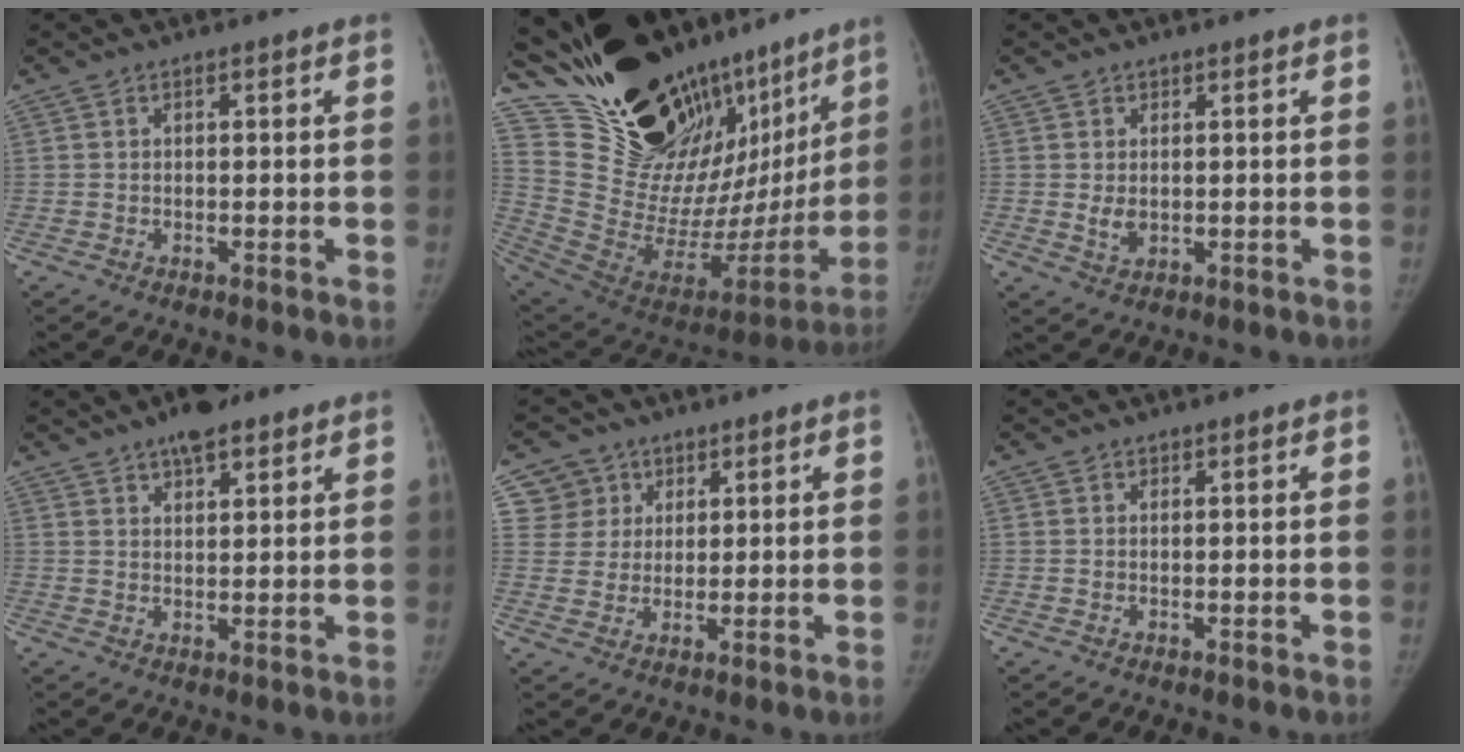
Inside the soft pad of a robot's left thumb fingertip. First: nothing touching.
{"total": 35.9, "force": [27.3, 14.3, 18.3], "torque": [-0.265, -0.141, 0.427]}
{"total": 2.5, "force": [0.4, 1.8, 1.7], "torque": [-0.027, -0.009, 0.016]}
{"total": 7.3, "force": [5.1, 2.9, 4.4], "torque": [-0.051, -0.015, 0.083]}
{"total": 6.0, "force": [2.9, 5.3, -0.3], "torque": [0.039, -0.017, 0.055]}
{"total": 0.0}